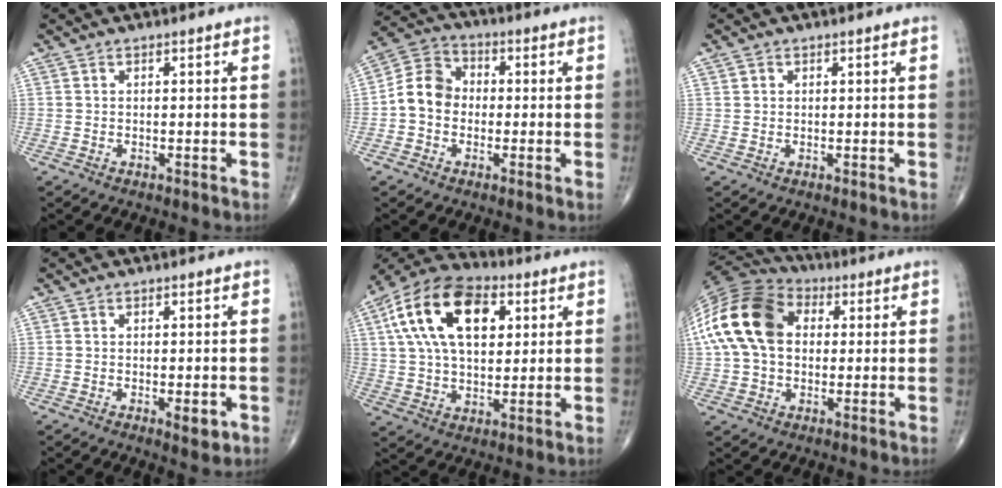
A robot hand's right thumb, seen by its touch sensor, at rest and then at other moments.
{"total": 8.3, "force": [-1.0, 6.9, 4.4], "torque": [-0.066, 0.032, -0.035]}
{"total": 0.9, "force": [0.4, 0.8, 0.2], "torque": [0.004, -0.001, 0.005]}
{"total": 2.9, "force": [-0.8, 1.0, 2.5], "torque": [-0.026, -0.006, -0.007]}
{"total": 19.5, "force": [6.2, 11.2, 14.7], "torque": [-0.249, 0.003, 0.102]}
{"total": 18.5, "force": [2.9, 13.1, 12.8], "torque": [-0.254, 0.028, 0.044]}